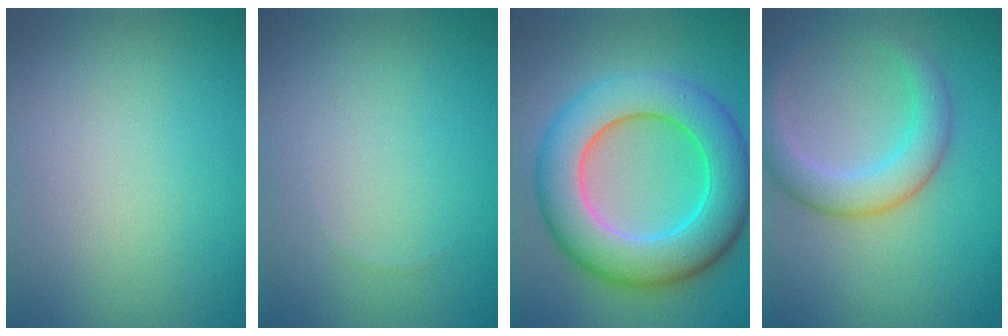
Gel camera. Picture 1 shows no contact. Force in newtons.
{"total": 0.0}
{"total": 9.4, "press": 9.4, "slide": 0.5}
{"total": 4.1, "press": 4.1, "slide": 0.2}